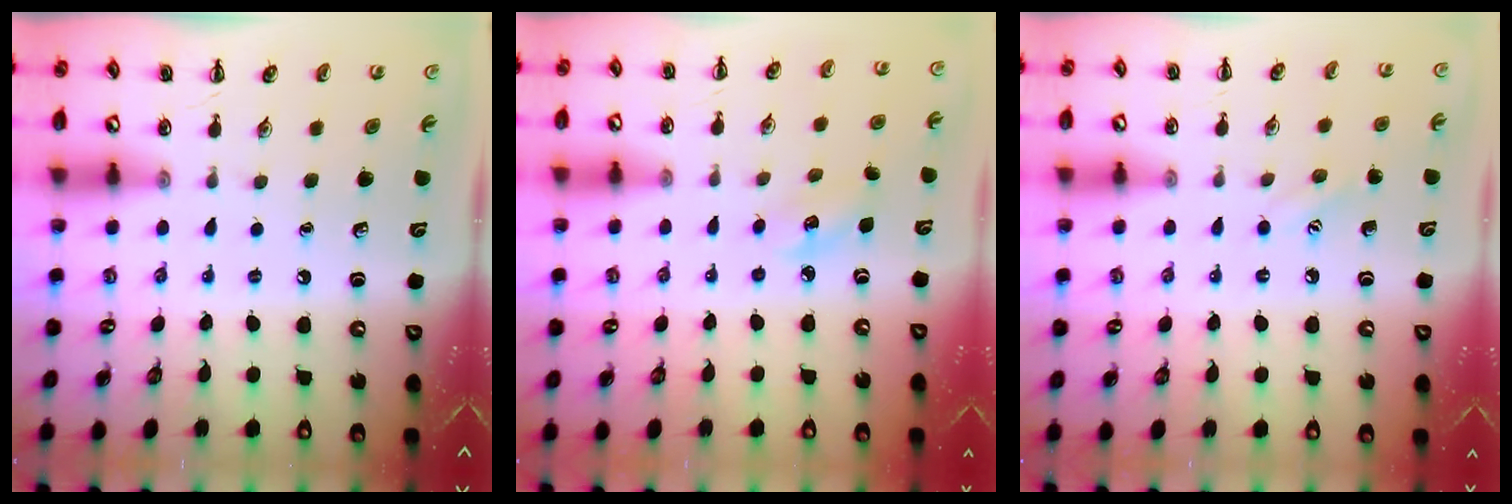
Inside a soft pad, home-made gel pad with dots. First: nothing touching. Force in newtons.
{"total": 4.4, "press": 4.3, "slide": 1.1}
{"total": 5.9, "press": 5.7, "slide": 1.4}